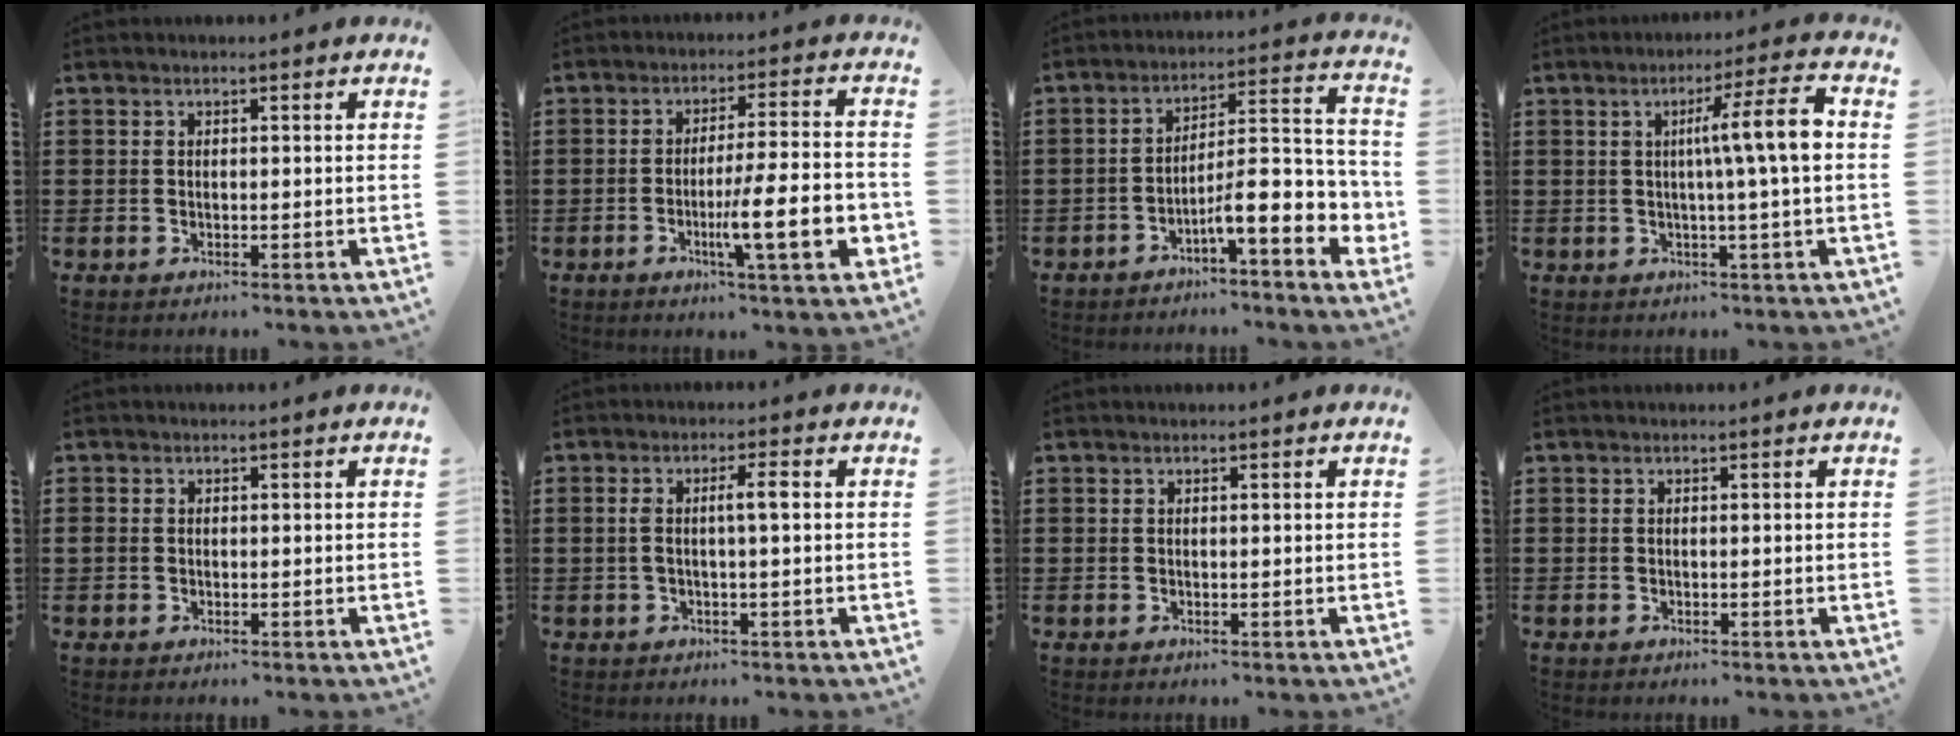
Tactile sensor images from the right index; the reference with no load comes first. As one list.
[{"total": 12.1, "force": [-3.3, 1.8, 11.5], "torque": [-0.193, -0.011, -0.058]}, {"total": 9.5, "force": [-4.5, 2.4, 8.0], "torque": [-0.125, -0.022, -0.088]}, {"total": 8.5, "force": [0.8, -0.2, 8.5], "torque": [-0.139, -0.007, 0.000]}, {"total": 0.7, "force": [-0.1, 0.7, 0.2], "torque": [-0.005, 0.005, -0.003]}, {"total": 3.2, "force": [0.1, 0.1, 3.2], "torque": [-0.062, 0.001, -0.003]}, {"total": 0.0}, {"total": 0.0}]